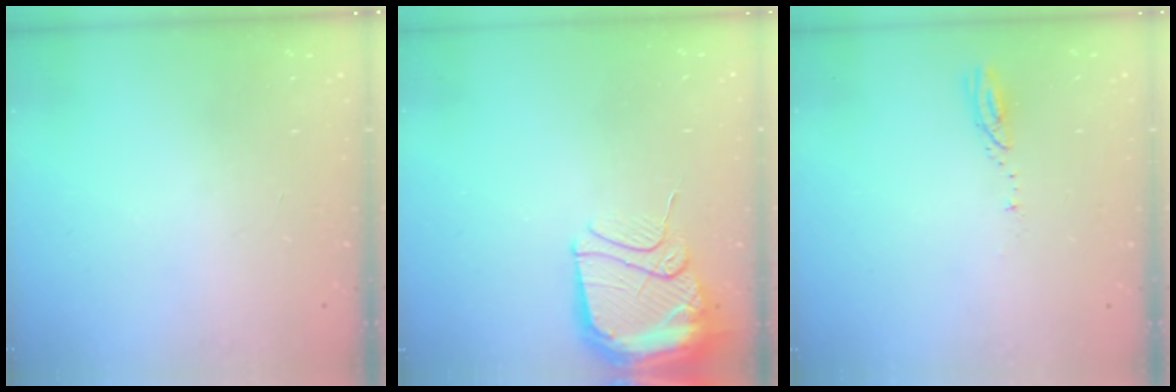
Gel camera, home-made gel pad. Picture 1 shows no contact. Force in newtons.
{"total": 13.3, "press": 13.2, "slide": 1.4}
{"total": 3.0, "press": 3.0, "slide": 0.2}